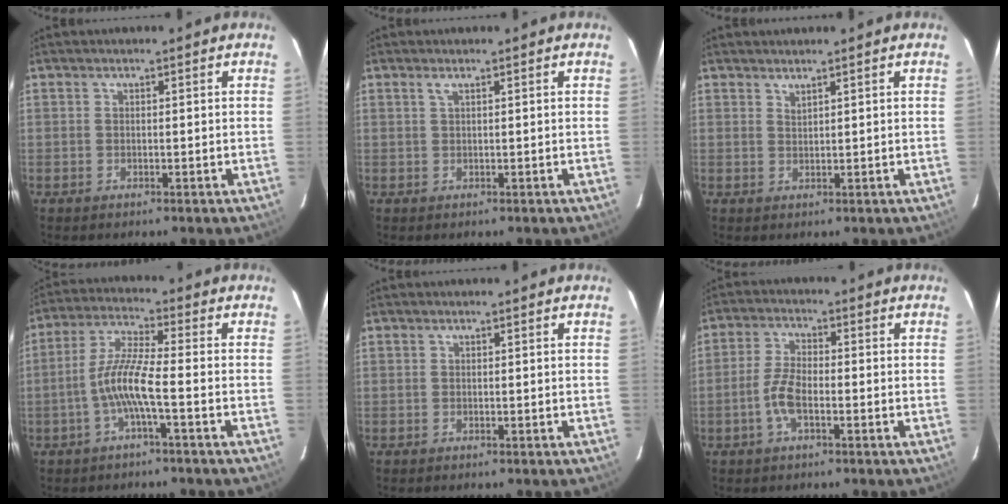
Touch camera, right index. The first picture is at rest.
{"total": 0.8, "force": [0.4, -0.1, 0.6], "torque": [-0.013, 0.003, 0.007]}
{"total": 1.0, "force": [0.9, 0.0, 0.3], "torque": [-0.005, -0.003, 0.017]}
{"total": 7.5, "force": [-2.7, 0.1, 7.0], "torque": [-0.156, 0.008, -0.052]}
{"total": 0.0}
{"total": 5.4, "force": [-1.9, 2.0, 4.6], "torque": [-0.103, 0.005, -0.039]}